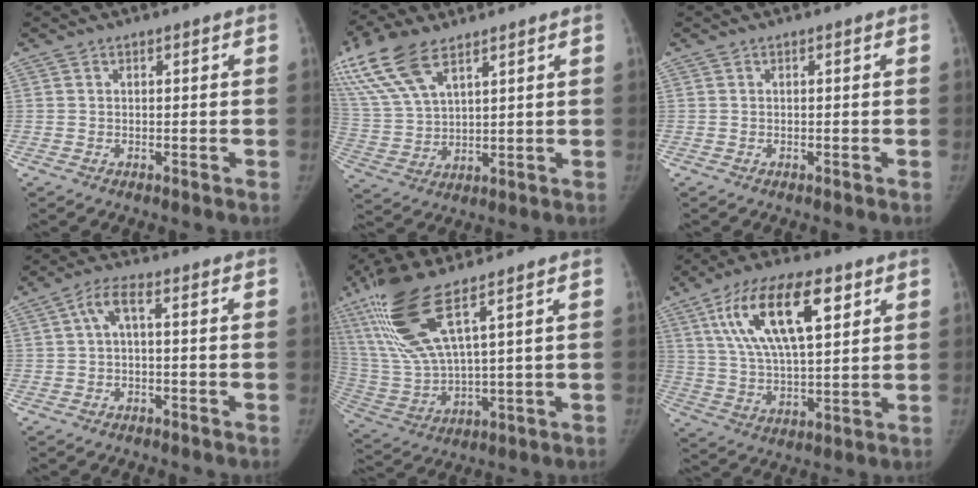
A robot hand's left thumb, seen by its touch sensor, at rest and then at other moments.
{"total": 16.4, "force": [10.1, 7.4, 10.6], "torque": [-0.241, -0.010, 0.205]}
{"total": 0.0}
{"total": 3.4, "force": [-0.1, 0.9, 3.3], "torque": [-0.067, 0.018, -0.004]}
{"total": 16.9, "force": [8.7, 4.0, 13.9], "torque": [-0.318, -0.033, 0.185]}
{"total": 18.0, "force": [7.6, 7.3, 14.6], "torque": [-0.242, -0.017, 0.136]}